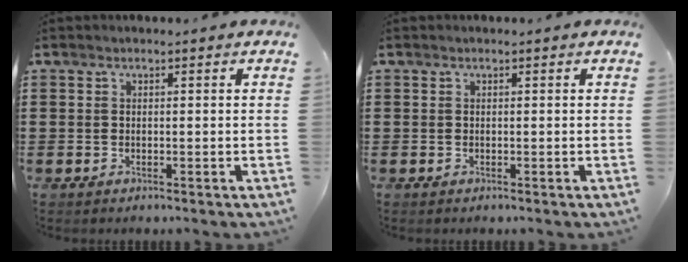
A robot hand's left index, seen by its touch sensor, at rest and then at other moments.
{"total": 0.0}